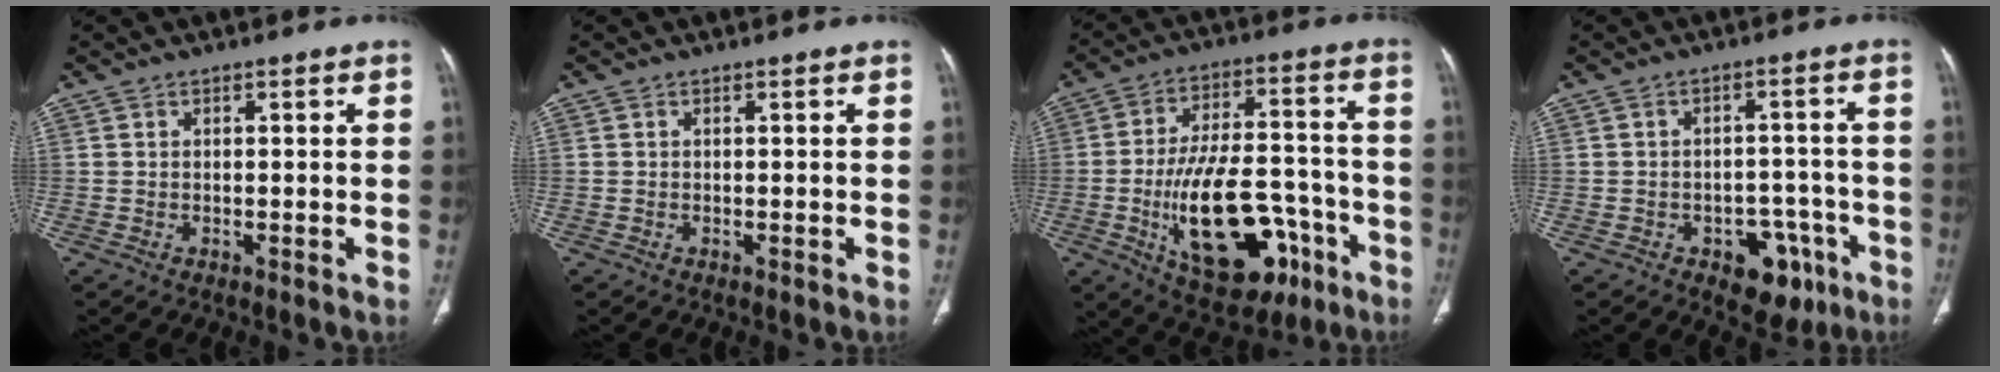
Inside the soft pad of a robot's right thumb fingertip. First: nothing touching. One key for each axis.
{"total": 0.0}
{"total": 22.5, "fx": -8.2, "fy": 11.5, "fz": 17.6, "tx": -0.268, "ty": 0.040, "tz": -0.108}
{"total": 9.0, "fx": -4.6, "fy": 5.8, "fz": 5.2, "tx": -0.031, "ty": 0.033, "tz": -0.053}